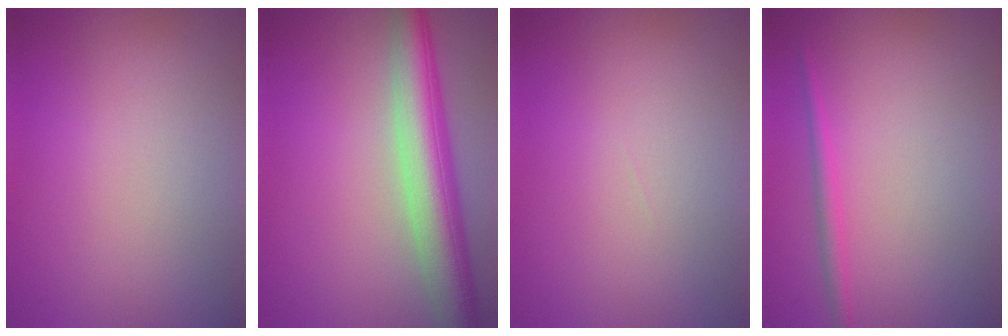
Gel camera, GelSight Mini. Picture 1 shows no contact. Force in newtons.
{"total": 7.1, "press": 7.1, "slide": 0.1}
{"total": 0.0}
{"total": 1.5, "press": 1.5, "slide": 0.1}